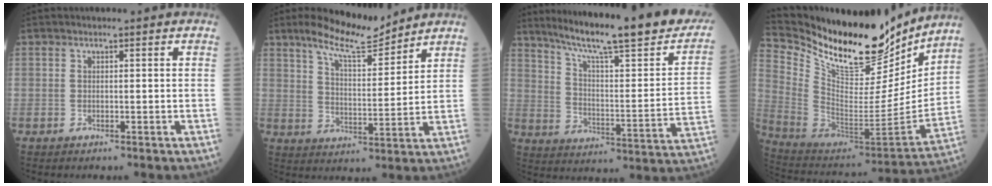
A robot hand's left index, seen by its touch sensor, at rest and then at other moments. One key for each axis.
{"total": 9.0, "fx": 8.0, "fy": 1.0, "fz": 4.1, "tx": -0.080, "ty": -0.004, "tz": 0.142}
{"total": 25.8, "fx": 21.2, "fy": 2.1, "fz": 14.5, "tx": -0.224, "ty": -0.042, "tz": 0.291}
{"total": 22.5, "fx": 19.4, "fy": 6.1, "fz": 9.7, "tx": -0.185, "ty": -0.040, "tz": 0.324}